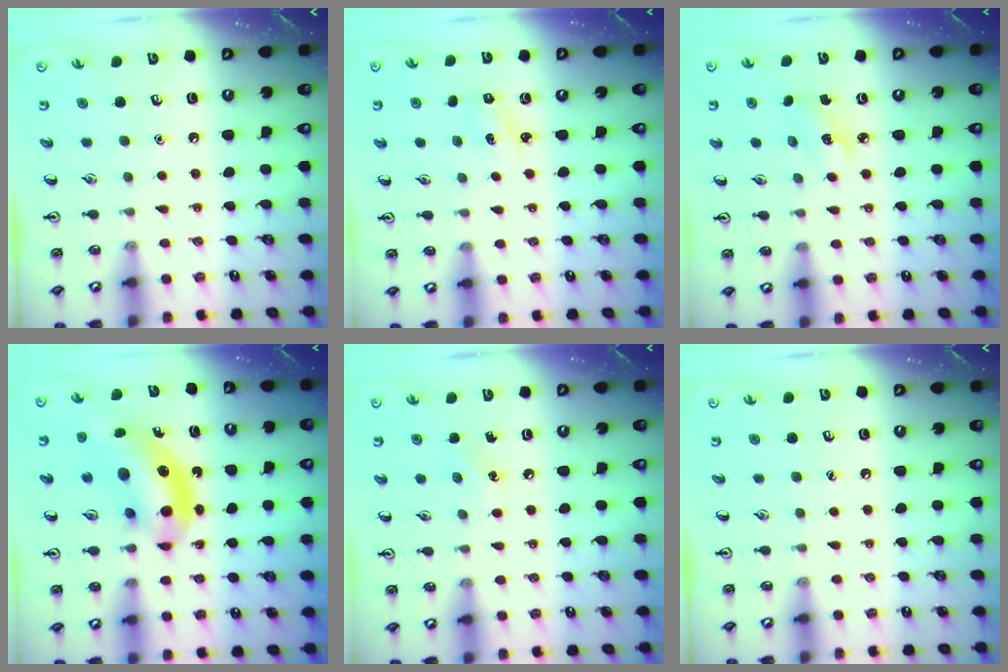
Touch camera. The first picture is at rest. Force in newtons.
{"total": 1.4, "press": 1.3, "slide": 0.6}
{"total": 2.9, "press": 2.8, "slide": 0.9}
{"total": 11.6, "press": 11.0, "slide": 3.5}
{"total": 5.7, "press": 5.5, "slide": 1.6}
{"total": 0.0}